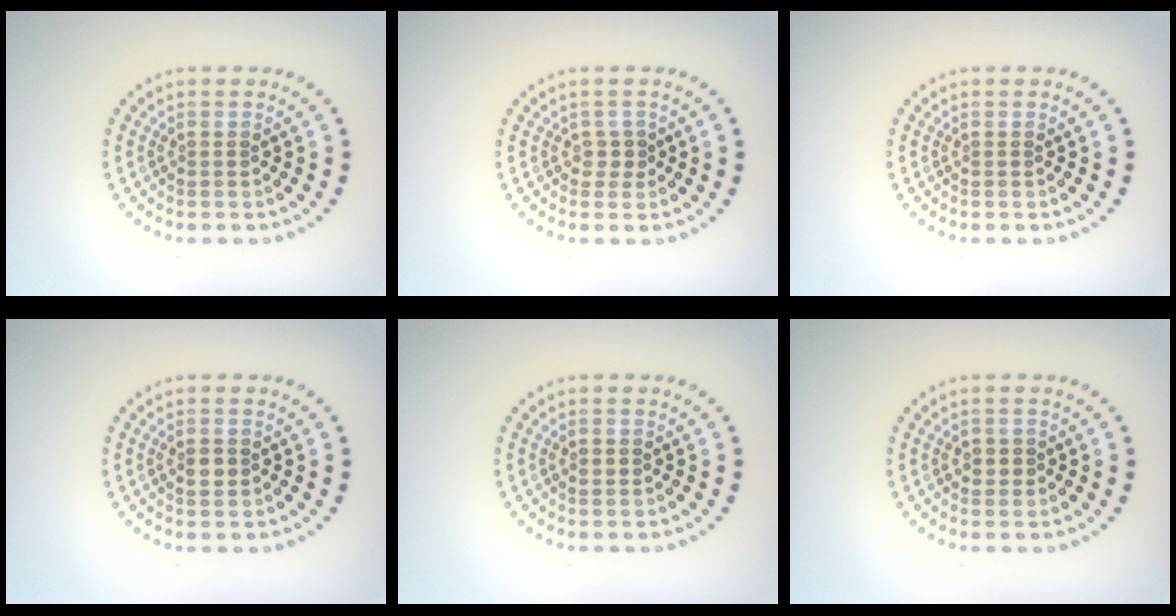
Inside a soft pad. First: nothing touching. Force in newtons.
{"total": 1.1, "press": 0.9, "slide": 0.6}
{"total": 0.0}
{"total": 1.2, "press": 1.1, "slide": 0.4}
{"total": 0.9, "press": 0.9, "slide": 0.1}
{"total": 1.1, "press": 1.1, "slide": 0.4}